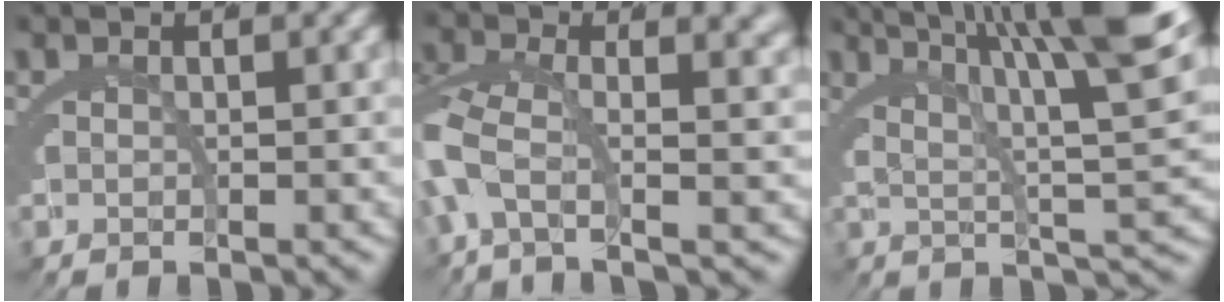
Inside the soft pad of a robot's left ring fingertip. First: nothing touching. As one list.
[{"total": 4.4, "force": [-0.1, 1.7, 4.0], "torque": [-0.110, -0.027, 0.008]}, {"total": 10.7, "force": [4.7, 2.2, 9.4], "torque": [-0.116, 0.019, 0.064]}]